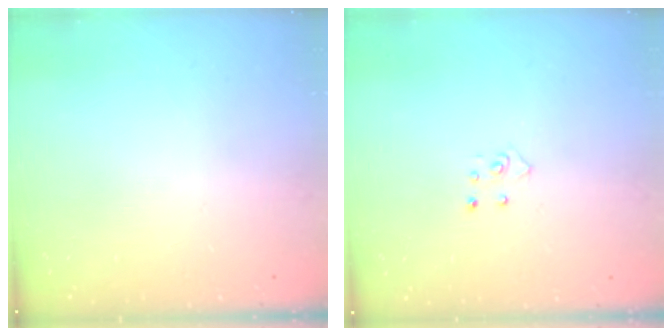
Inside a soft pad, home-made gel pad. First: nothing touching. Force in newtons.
{"total": 3.9, "press": 3.9, "slide": 0.3}